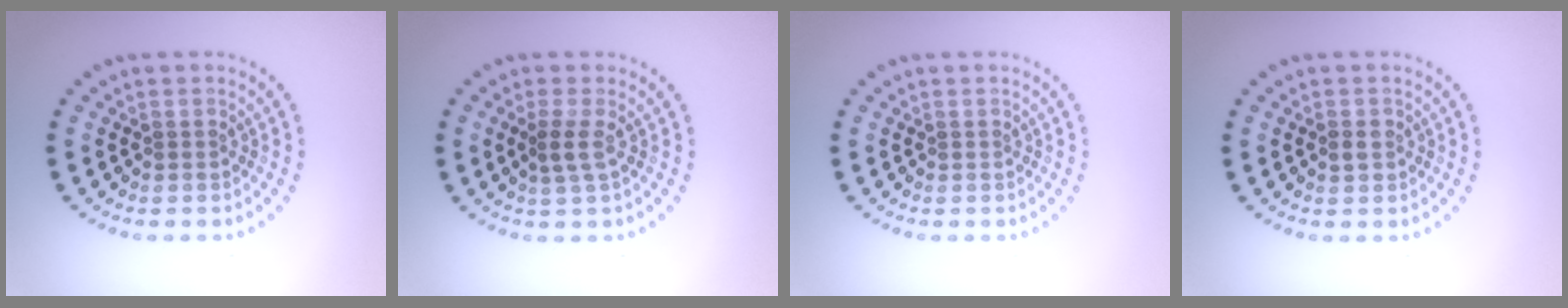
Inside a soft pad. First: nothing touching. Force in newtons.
{"total": 1.4, "press": 1.1, "slide": 0.8}
{"total": 0.0}
{"total": 1.2, "press": 1.1, "slide": 0.3}